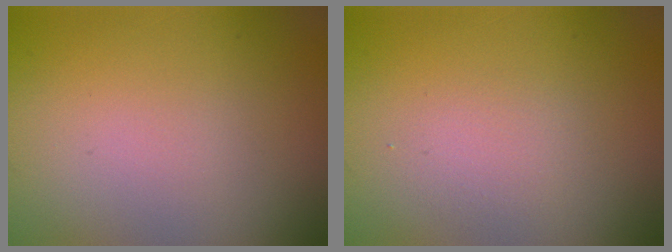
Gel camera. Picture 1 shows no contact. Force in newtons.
{"total": 1.4, "press": 1.4, "slide": 0.1}